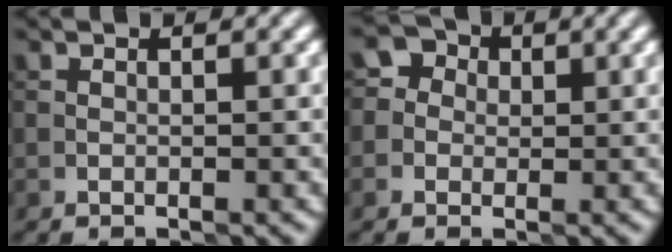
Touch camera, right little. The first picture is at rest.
{"total": 3.1, "force": [0.7, 2.8, 1.0], "torque": [-0.001, 0.016, -0.011]}